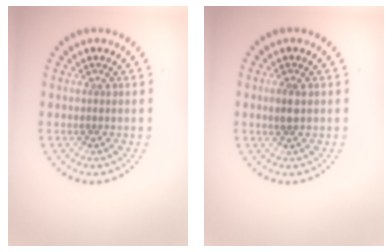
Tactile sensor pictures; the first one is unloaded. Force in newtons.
{"total": 1.2, "press": 1.2, "slide": 0.3}